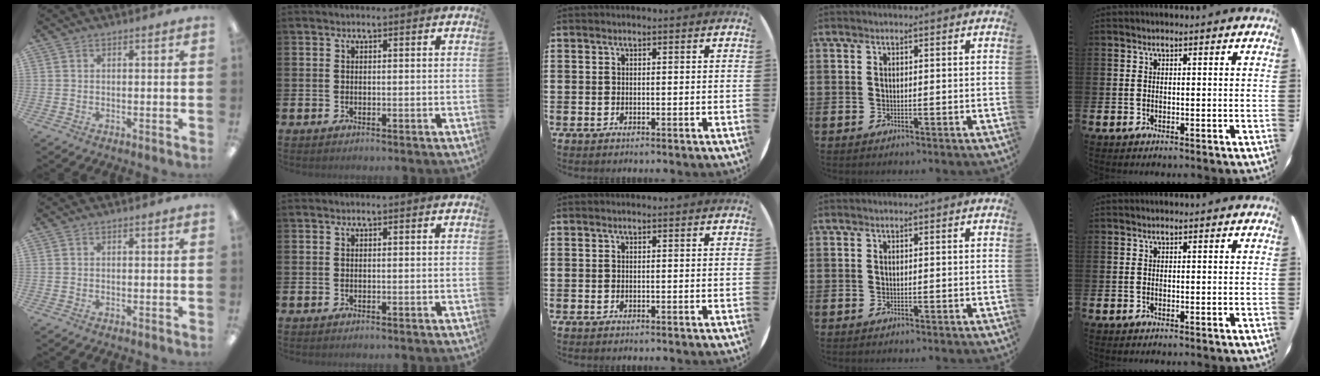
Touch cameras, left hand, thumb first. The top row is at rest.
{}